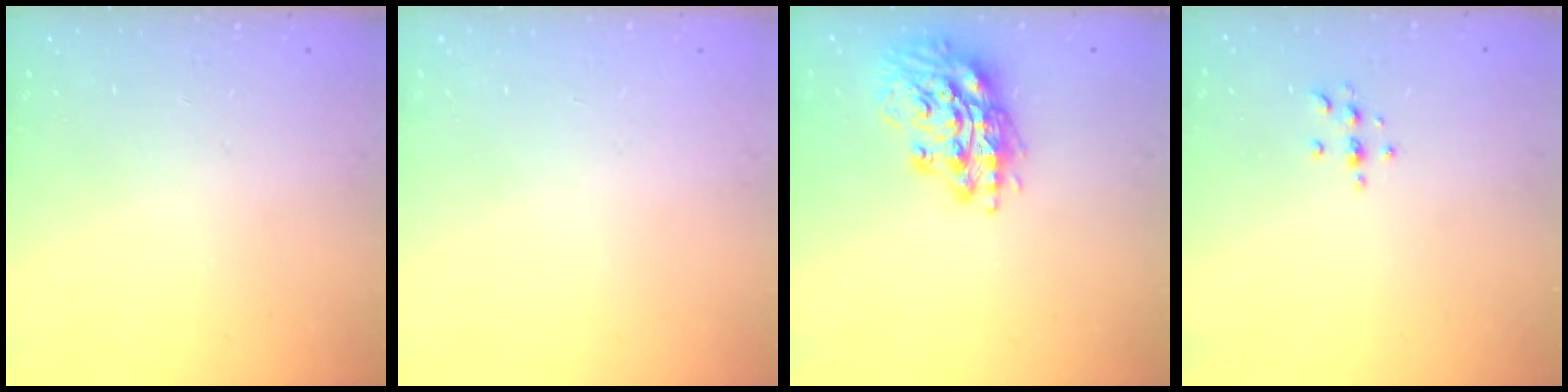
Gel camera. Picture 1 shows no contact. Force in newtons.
{"total": 0.0}
{"total": 16.7, "press": 16.5, "slide": 2.3}
{"total": 3.4, "press": 3.4, "slide": 0.4}